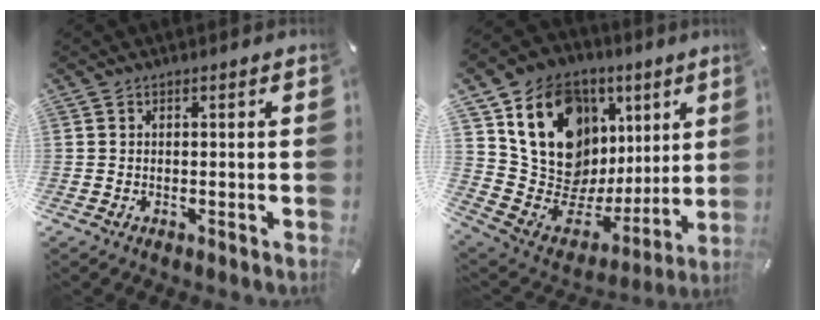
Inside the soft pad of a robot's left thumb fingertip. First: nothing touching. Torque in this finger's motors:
{"motor_torque": [2.50, 2.51, 1.48, -1.29, 0.15]}